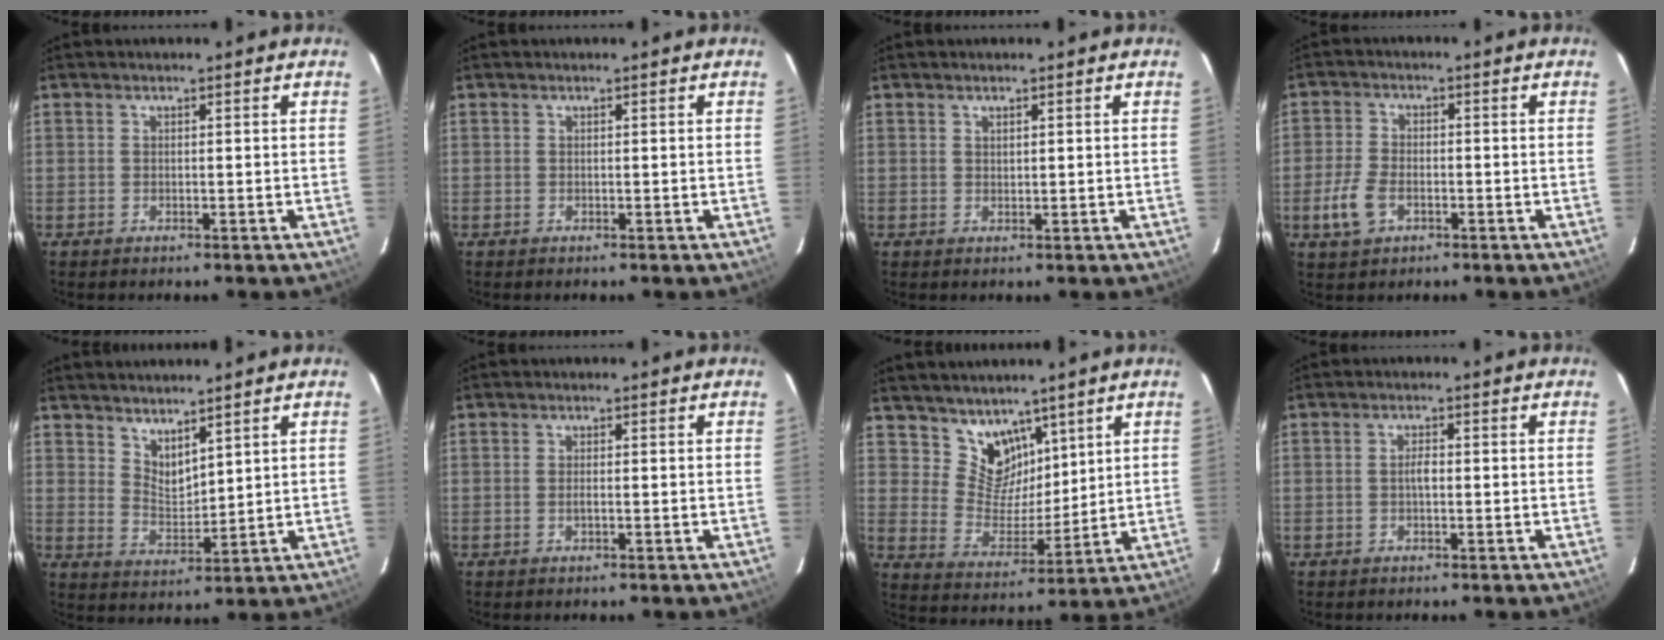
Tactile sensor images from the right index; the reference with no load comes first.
{"total": 0.0}
{"total": 0.7, "force": [0.6, 0.3, 0.2], "torque": [-0.004, 0.001, 0.011]}
{"total": 6.1, "force": [-2.5, 3.6, 4.3], "torque": [-0.103, 0.000, -0.046]}
{"total": 5.1, "force": [4.2, 1.8, 2.3], "torque": [-0.035, -0.008, 0.081]}
{"total": 0.9, "force": [-0.2, 0.0, 0.9], "torque": [-0.018, 0.000, -0.003]}
{"total": 9.2, "force": [6.6, 6.0, 2.4], "torque": [-0.037, -0.002, 0.133]}
{"total": 1.7, "force": [-0.3, 0.7, 1.6], "torque": [-0.030, 0.005, -0.007]}